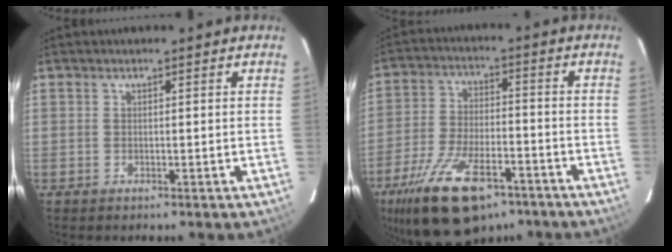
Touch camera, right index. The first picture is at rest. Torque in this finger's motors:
{"motor_torque": [1.41, -0.73, 0.84, 0.21]}